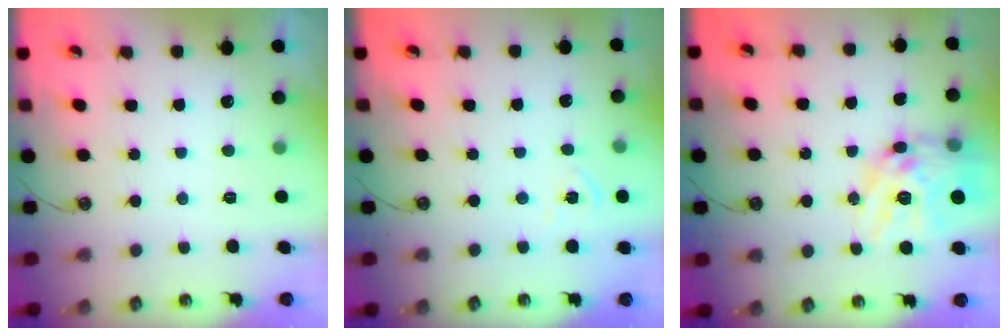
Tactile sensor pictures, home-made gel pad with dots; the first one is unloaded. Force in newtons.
{"total": 6.2, "press": 6.1, "slide": 0.6}
{"total": 19.1, "press": 19.0, "slide": 1.8}